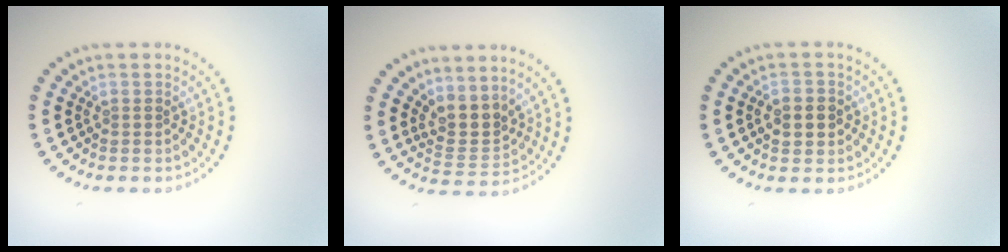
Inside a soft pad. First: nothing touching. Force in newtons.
{"total": 2.8, "press": 2.1, "slide": 1.9}
{"total": 2.5, "press": 2.5, "slide": 0.3}